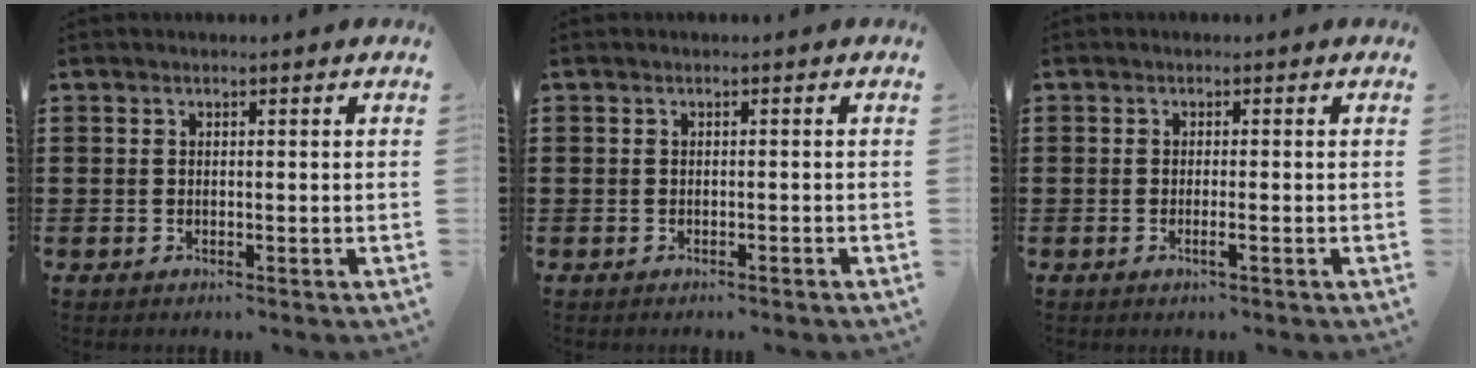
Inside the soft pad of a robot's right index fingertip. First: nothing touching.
{"total": 0.6, "force": [-0.6, 0.0, 0.2], "torque": [-0.006, -0.003, -0.011]}
{"total": 1.4, "force": [-0.7, 0.0, 1.2], "torque": [-0.020, -0.003, -0.013]}